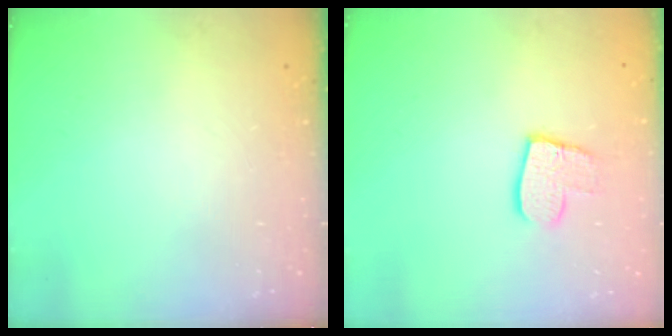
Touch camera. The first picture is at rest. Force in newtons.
{"total": 10.1, "press": 10.0, "slide": 0.7}